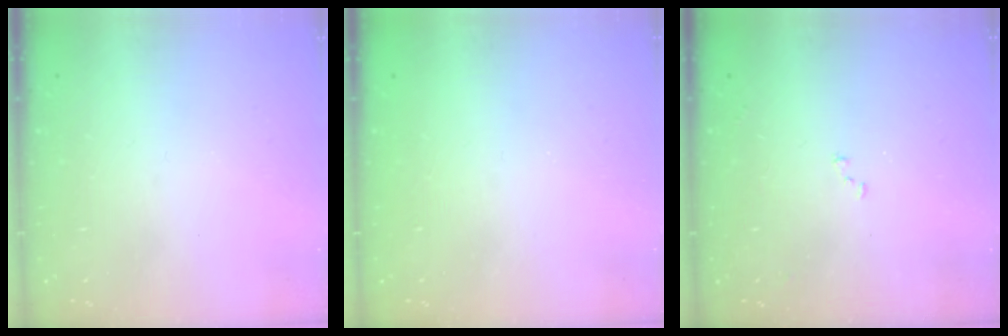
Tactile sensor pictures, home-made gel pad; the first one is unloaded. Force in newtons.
{"total": 1.0, "press": 1.0, "slide": 0.2}
{"total": 9.2, "press": 9.2, "slide": 0.8}